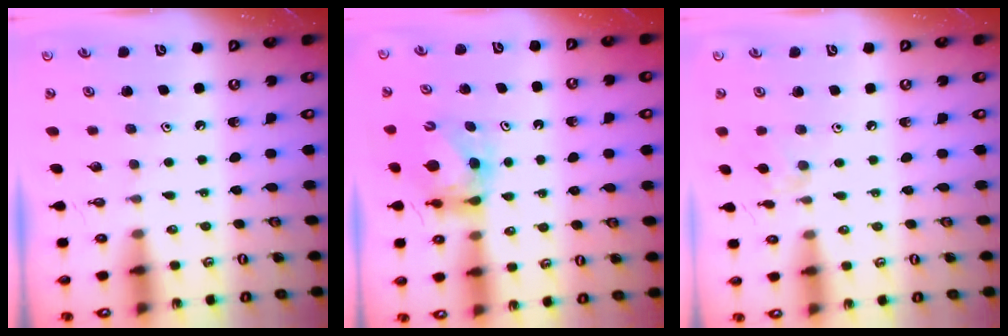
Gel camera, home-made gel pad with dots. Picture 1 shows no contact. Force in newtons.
{"total": 6.2, "press": 6.2, "slide": 0.3}
{"total": 6.9, "press": 6.9, "slide": 0.9}